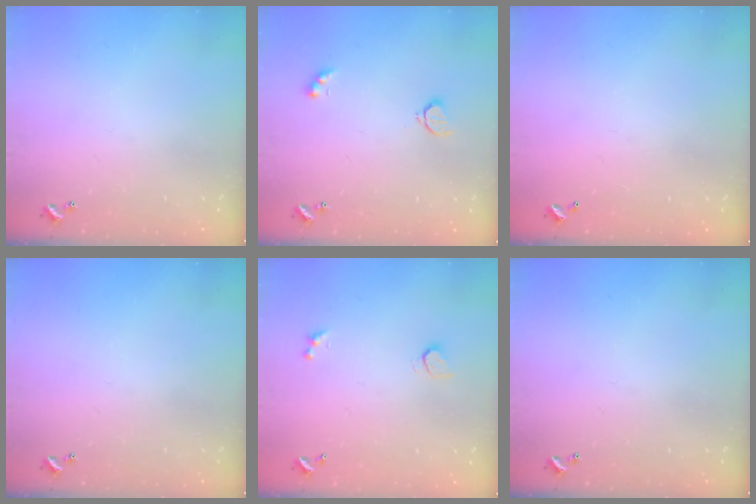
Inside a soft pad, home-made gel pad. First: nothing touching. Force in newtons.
{"total": 2.6, "press": 2.5, "slide": 0.5}
{"total": 2.9, "press": 2.9, "slide": 0.1}
{"total": 0.0}
{"total": 0.9, "press": 0.8, "slide": 0.4}
{"total": 0.0}